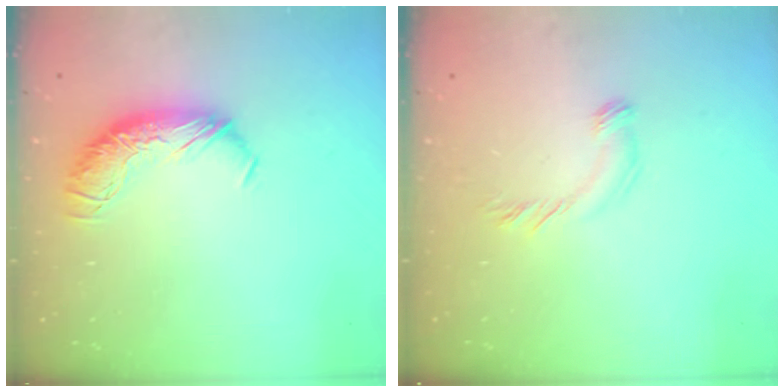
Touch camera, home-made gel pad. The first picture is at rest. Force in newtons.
{"total": 4.6, "press": 4.6, "slide": 0.5}